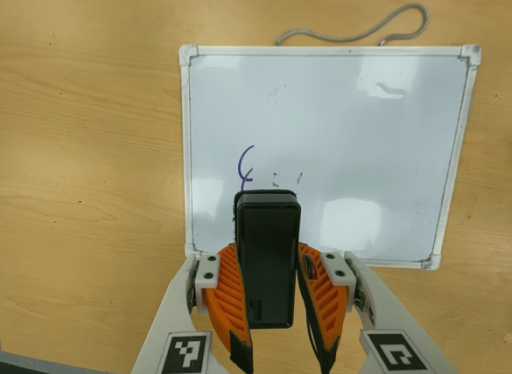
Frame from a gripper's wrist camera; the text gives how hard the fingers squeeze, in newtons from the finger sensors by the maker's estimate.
{"total": 6.4, "left": 5.0, "right": 7.8}